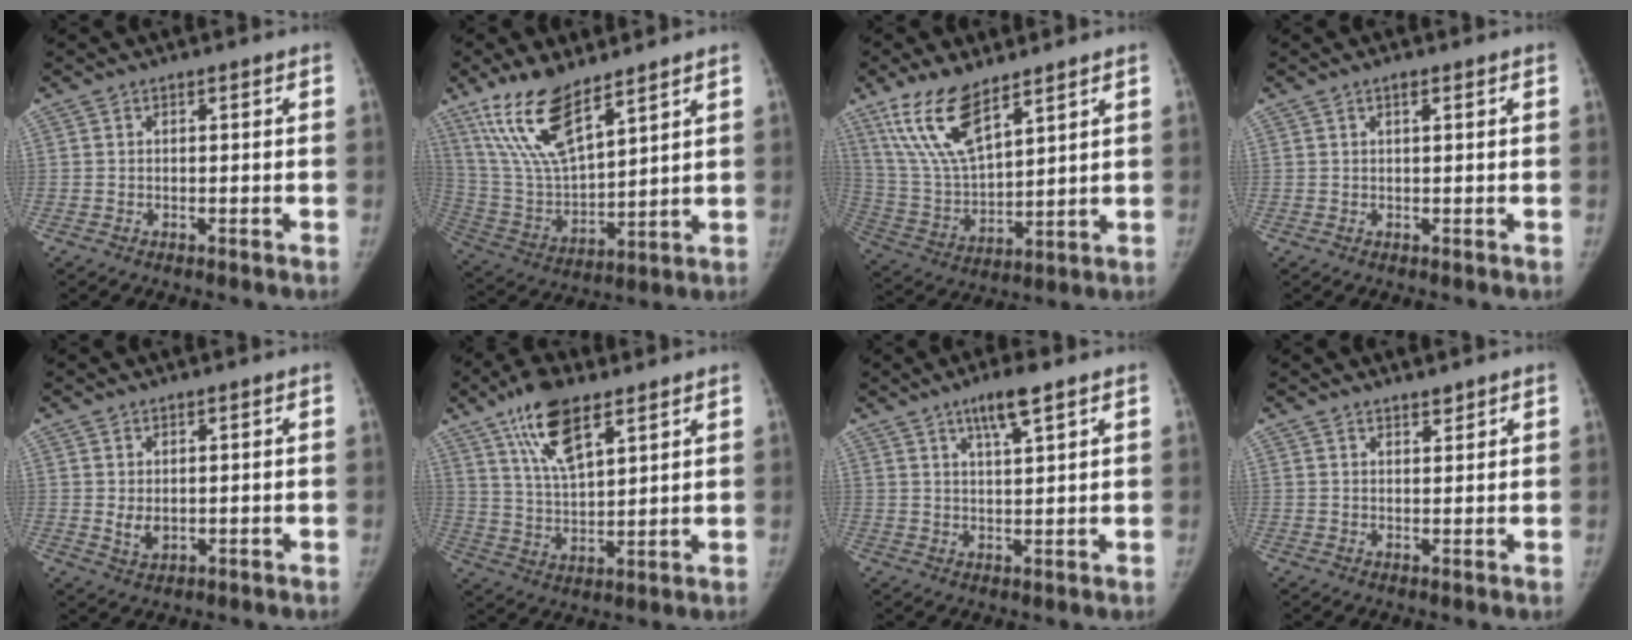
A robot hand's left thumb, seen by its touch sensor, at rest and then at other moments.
{"total": 16.0, "force": [10.8, 5.2, 10.6], "torque": [-0.191, -0.051, 0.224]}
{"total": 14.4, "force": [9.5, 5.1, 9.6], "torque": [-0.177, -0.043, 0.201]}
{"total": 1.2, "force": [0.7, 0.3, 0.9], "torque": [-0.014, 0.001, 0.012]}
{"total": 2.8, "force": [0.6, 1.6, 2.2], "torque": [-0.031, -0.011, 0.018]}
{"total": 12.7, "force": [7.6, 4.9, 8.9], "torque": [-0.146, -0.030, 0.144]}
{"total": 6.1, "force": [3.9, 0.9, 4.6], "torque": [-0.082, -0.018, 0.069]}
{"total": 2.1, "force": [1.9, 0.6, 0.8], "torque": [-0.002, -0.014, 0.030]}